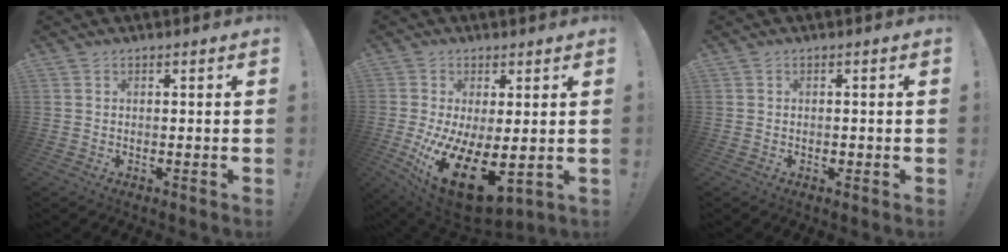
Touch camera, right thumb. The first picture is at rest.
{"total": 15.8, "force": [-2.7, 7.2, 13.8], "torque": [-0.214, -0.019, -0.026]}
{"total": 0.8, "force": [-0.5, 0.5, 0.3], "torque": [-0.004, 0.002, -0.008]}